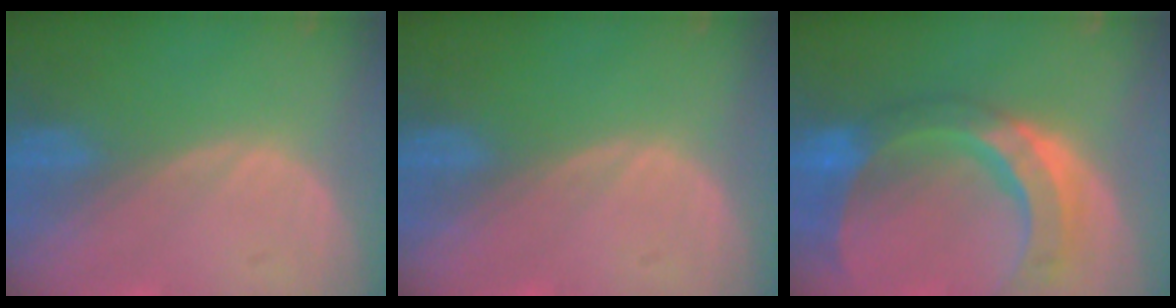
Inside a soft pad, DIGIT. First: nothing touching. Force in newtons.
{"total": 0.0}
{"total": 11.5, "press": 9.8, "slide": 6.0}